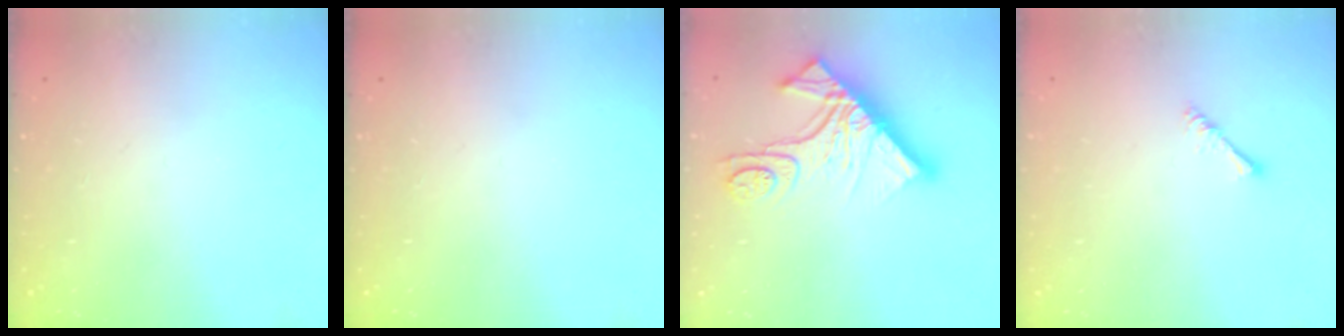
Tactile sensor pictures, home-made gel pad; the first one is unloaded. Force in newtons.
{"total": 0.0}
{"total": 16.4, "press": 16.3, "slide": 1.6}
{"total": 1.4, "press": 1.3, "slide": 0.3}